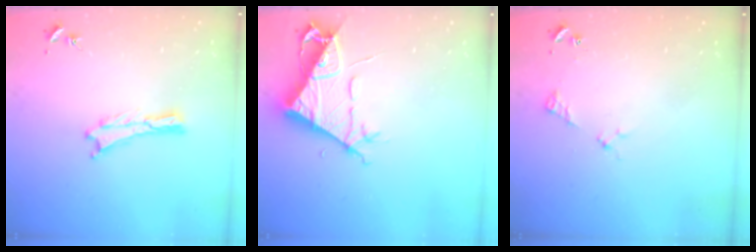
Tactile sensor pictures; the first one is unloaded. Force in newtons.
{"total": 7.1, "press": 7.0, "slide": 0.8}
{"total": 2.5, "press": 2.5, "slide": 0.3}